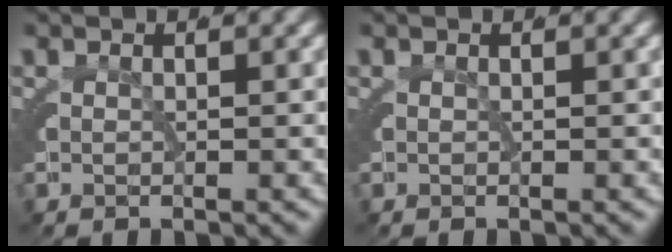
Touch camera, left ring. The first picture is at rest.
{"total": 0.0}